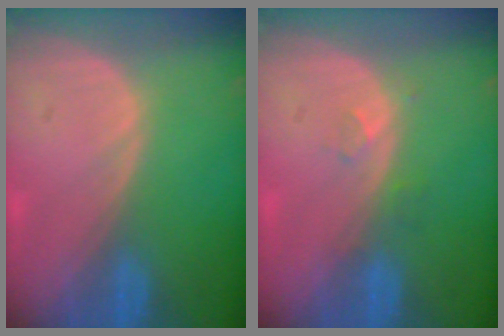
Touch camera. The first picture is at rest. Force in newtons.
{"total": 1.9, "press": 1.6, "slide": 1.0}